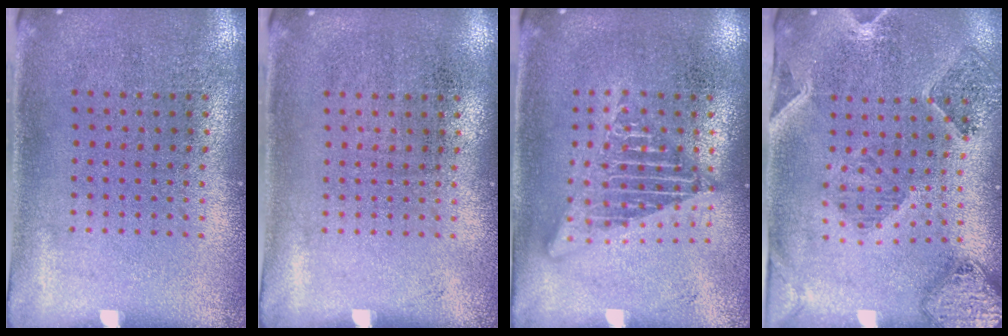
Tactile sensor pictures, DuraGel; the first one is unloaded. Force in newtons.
{"total": 0.0}
{"total": 2.5, "press": 2.5, "slide": 0.2}
{"total": 1.5, "press": 1.4, "slide": 0.4}